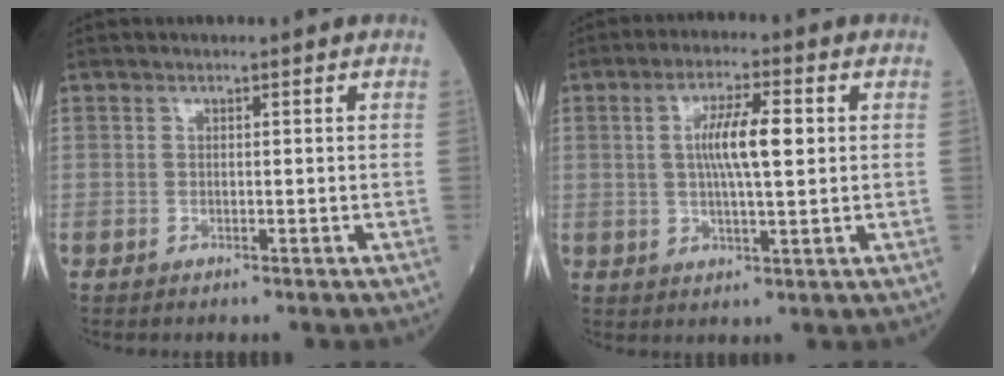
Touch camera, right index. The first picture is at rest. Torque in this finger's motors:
{"motor_torque": [0.35, -0.04, 0.15, 0.09]}